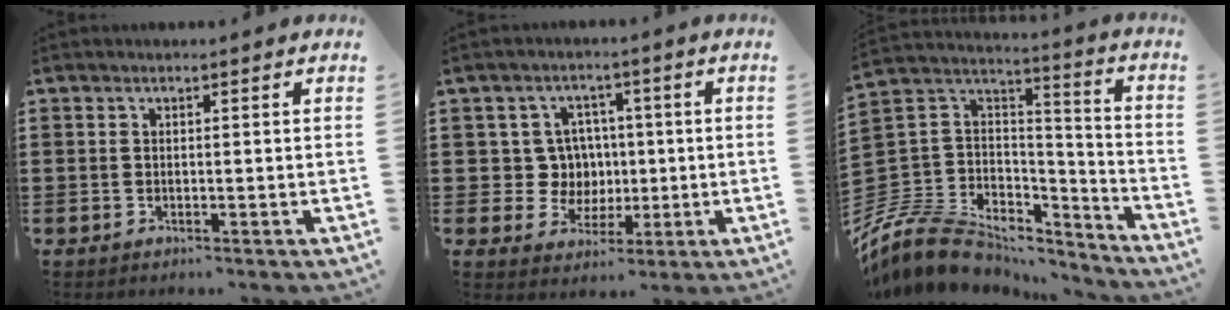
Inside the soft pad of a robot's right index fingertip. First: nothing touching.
{"total": 6.5, "force": [0.6, 6.1, 2.1], "torque": [-0.052, 0.009, 0.010]}
{"total": 9.8, "force": [-7.0, 6.0, 3.1], "torque": [-0.101, 0.005, -0.140]}